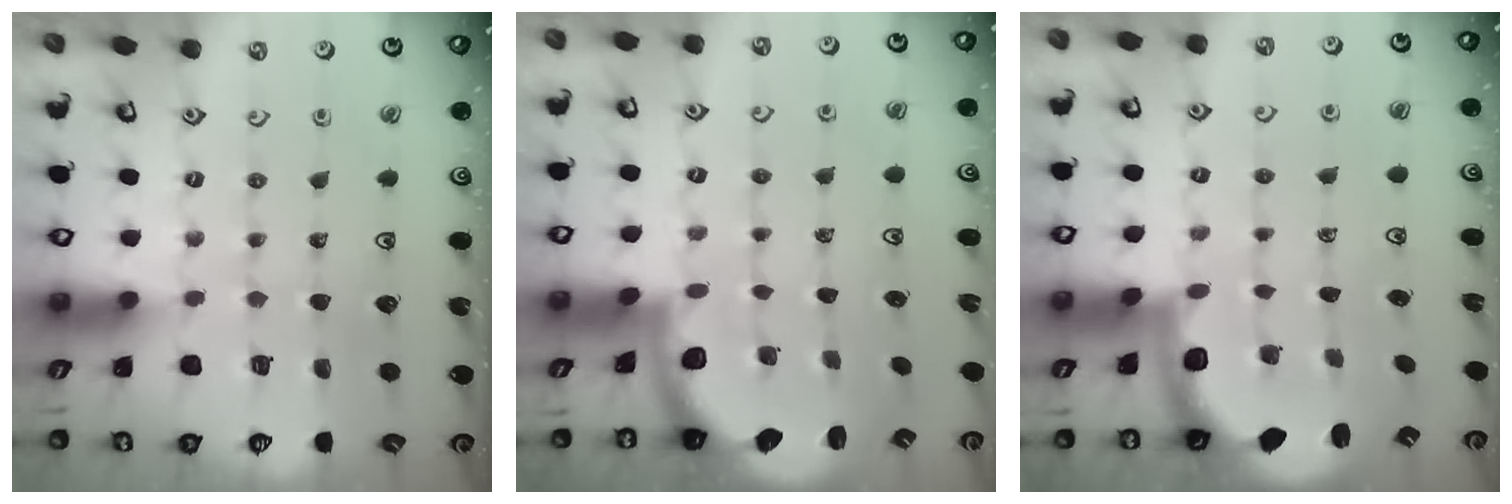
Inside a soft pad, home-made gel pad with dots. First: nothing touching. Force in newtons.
{"total": 2.2, "press": 2.1, "slide": 0.7}
{"total": 2.3, "press": 2.0, "slide": 1.1}